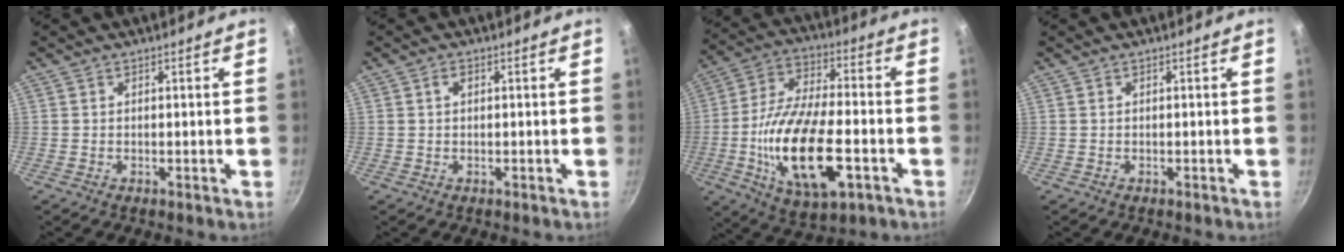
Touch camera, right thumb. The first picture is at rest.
{"total": 1.5, "force": [0.4, 1.0, 1.0], "torque": [-0.015, 0.005, 0.006]}
{"total": 20.6, "force": [-5.5, 8.9, 17.7], "torque": [-0.330, 0.015, -0.100]}
{"total": 0.0}